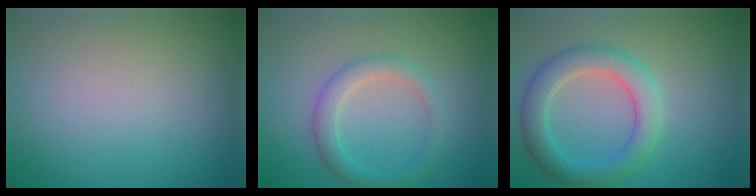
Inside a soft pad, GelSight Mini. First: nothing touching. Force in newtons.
{"total": 2.5, "press": 2.5, "slide": 0.2}
{"total": 4.6, "press": 4.6, "slide": 0.2}